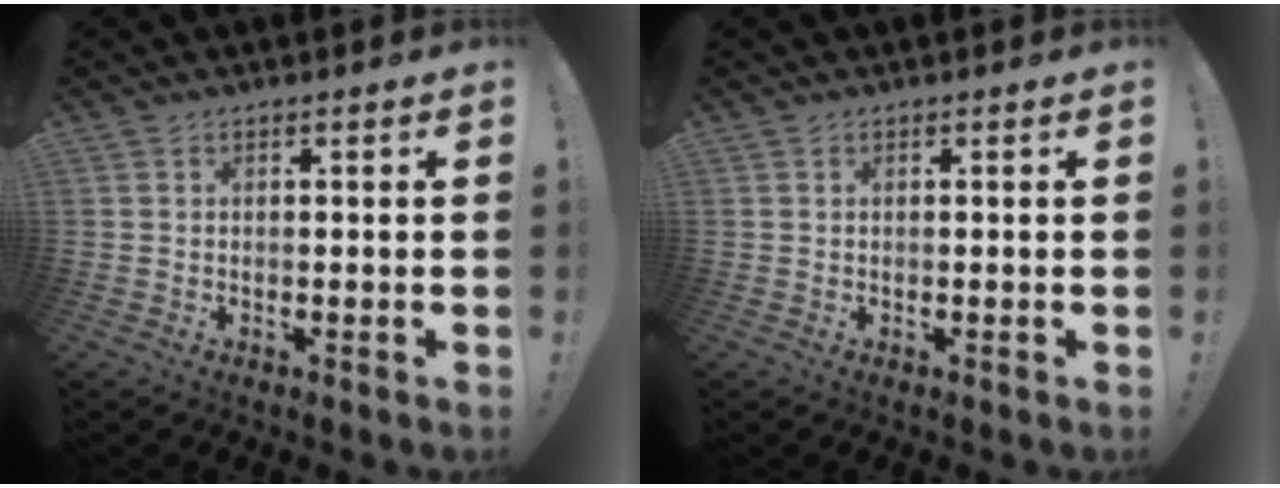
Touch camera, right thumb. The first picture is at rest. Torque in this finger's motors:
{"motor_torque": [-0.05, 0.12, 0.14, 0.02, -0.04]}